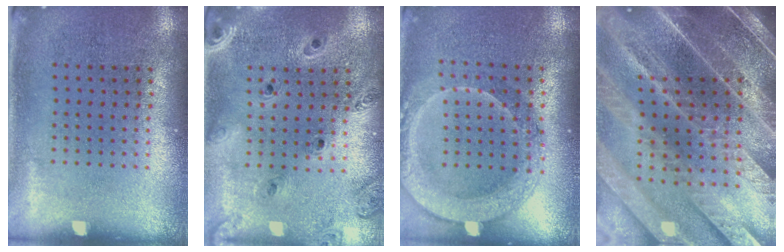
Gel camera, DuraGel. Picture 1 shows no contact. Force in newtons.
{"total": 1.4, "press": 1.4, "slide": 0.1}
{"total": 2.1, "press": 1.9, "slide": 0.8}
{"total": 5.5, "press": 4.7, "slide": 2.9}